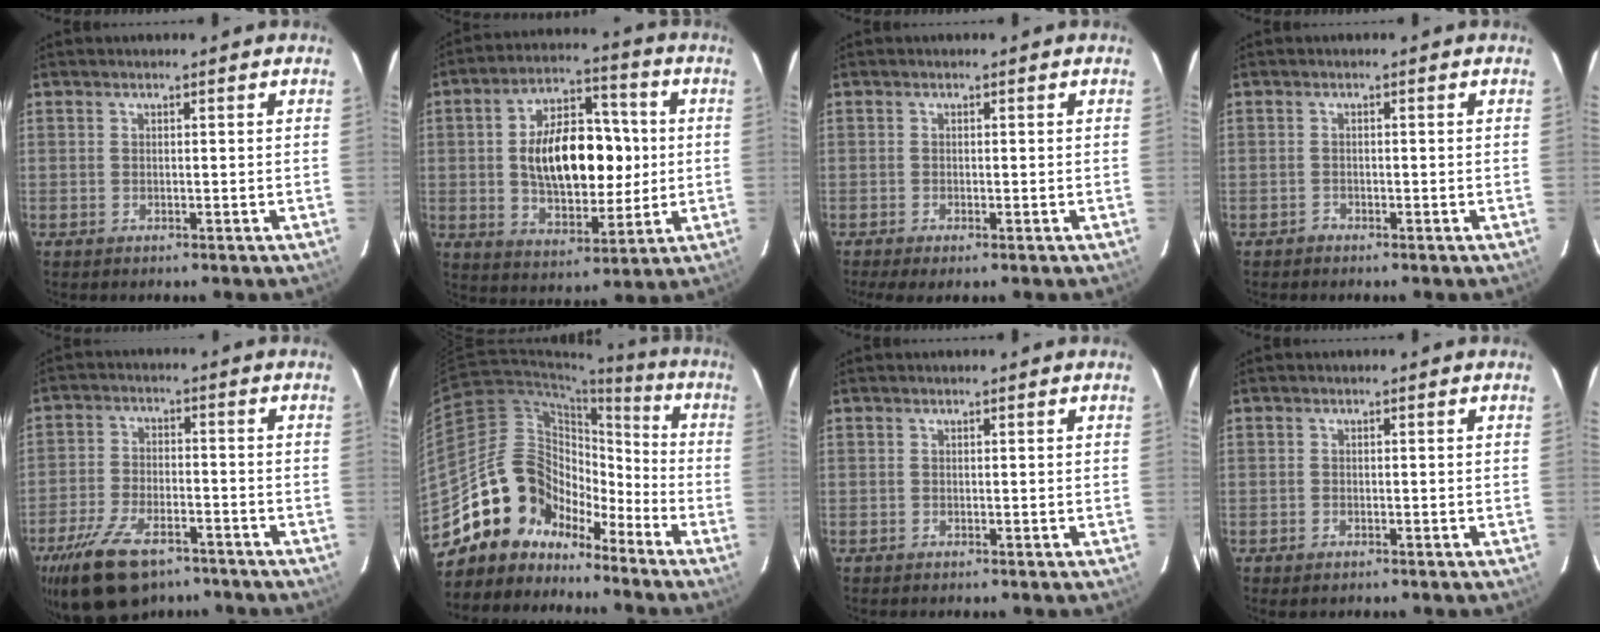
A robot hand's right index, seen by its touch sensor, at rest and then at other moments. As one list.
[{"total": 17.0, "force": [0.7, 9.5, 14.0], "torque": [-0.244, 0.024, 0.020]}, {"total": 2.5, "force": [-1.6, 0.3, 1.9], "torque": [-0.043, -0.009, -0.029]}, {"total": 0.8, "force": [-0.7, 0.4, -0.2], "torque": [0.003, 0.005, -0.015]}, {"total": 15.0, "force": [-10.3, 7.2, 8.3], "torque": [-0.190, -0.019, -0.178]}, {"total": 15.0, "force": [-10.4, 10.2, 3.9], "torque": [-0.078, 0.047, -0.183]}, {"total": 0.0}, {"total": 1.0, "force": [-0.7, 0.6, 0.4], "torque": [-0.007, -0.002, -0.014]}]